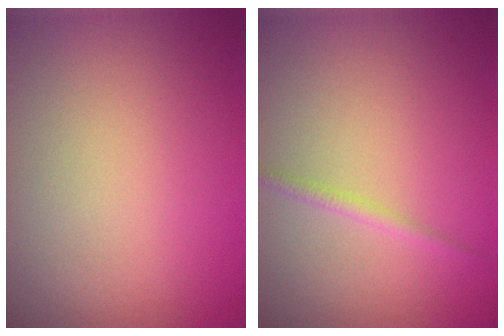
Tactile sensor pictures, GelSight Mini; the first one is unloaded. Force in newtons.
{"total": 1.1, "press": 1.1, "slide": 0.0}